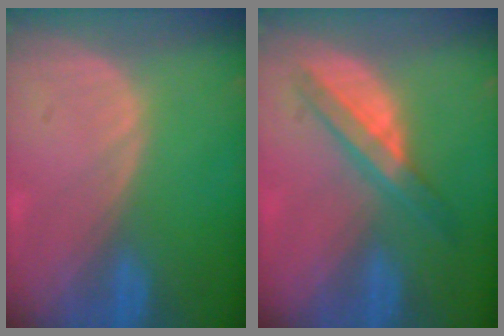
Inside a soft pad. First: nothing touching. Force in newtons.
{"total": 5.4, "press": 5.3, "slide": 0.8}